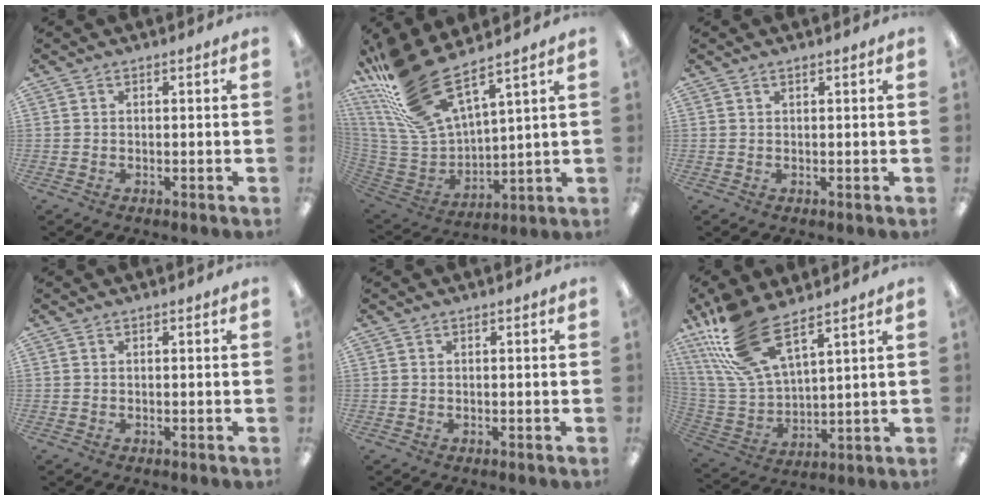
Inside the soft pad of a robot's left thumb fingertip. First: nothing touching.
{"total": 20.5, "force": [15.8, 5.9, 11.8], "torque": [-0.267, -0.108, 0.280]}
{"total": 0.7, "force": [0.6, 0.2, 0.4], "torque": [-0.009, 0.001, 0.011]}
{"total": 0.0}
{"total": 0.0}
{"total": 18.2, "force": [12.1, 7.0, 11.6], "torque": [-0.269, -0.049, 0.219]}